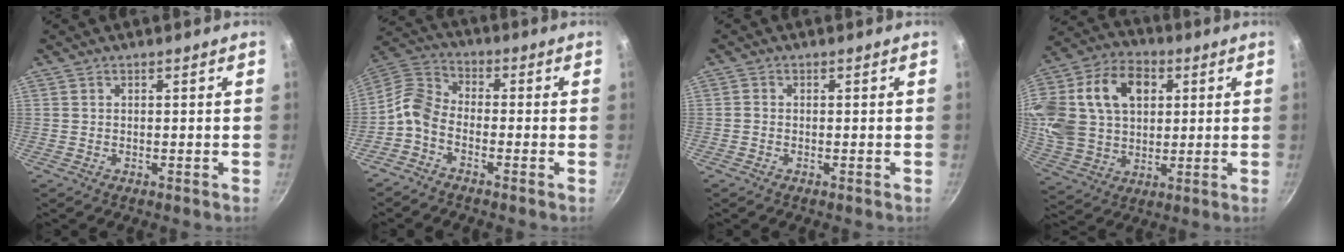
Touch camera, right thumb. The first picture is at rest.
{"total": 6.9, "force": [-3.0, 4.3, 4.4], "torque": [-0.096, 0.048, -0.081]}
{"total": 0.6, "force": [-0.3, 0.3, 0.2], "torque": [-0.005, 0.003, -0.010]}
{"total": 26.3, "force": [7.1, 18.9, 16.9], "torque": [-0.357, 0.023, 0.126]}